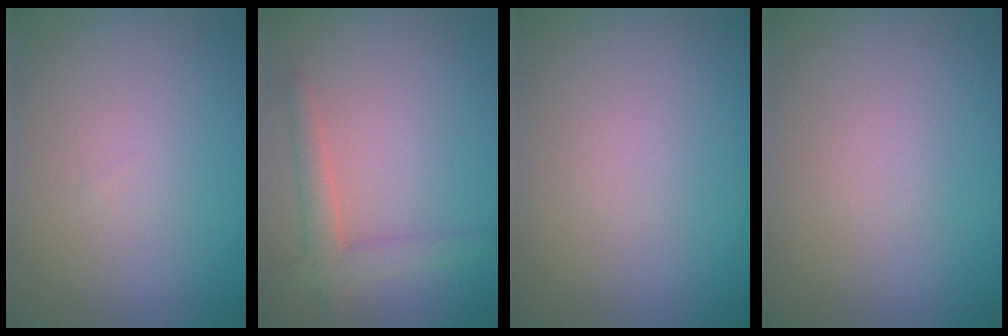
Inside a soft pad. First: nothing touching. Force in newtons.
{"total": 2.7, "press": 2.7, "slide": 0.2}
{"total": 0.0}
{"total": 0.0}